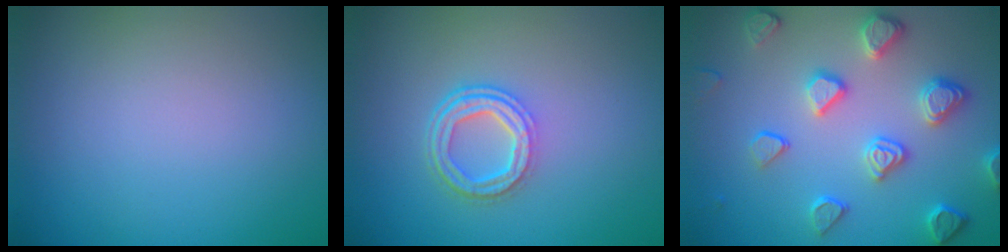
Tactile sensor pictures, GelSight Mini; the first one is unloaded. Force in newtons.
{"total": 3.8, "press": 2.9, "slide": 2.4}
{"total": 4.6, "press": 4.1, "slide": 2.1}